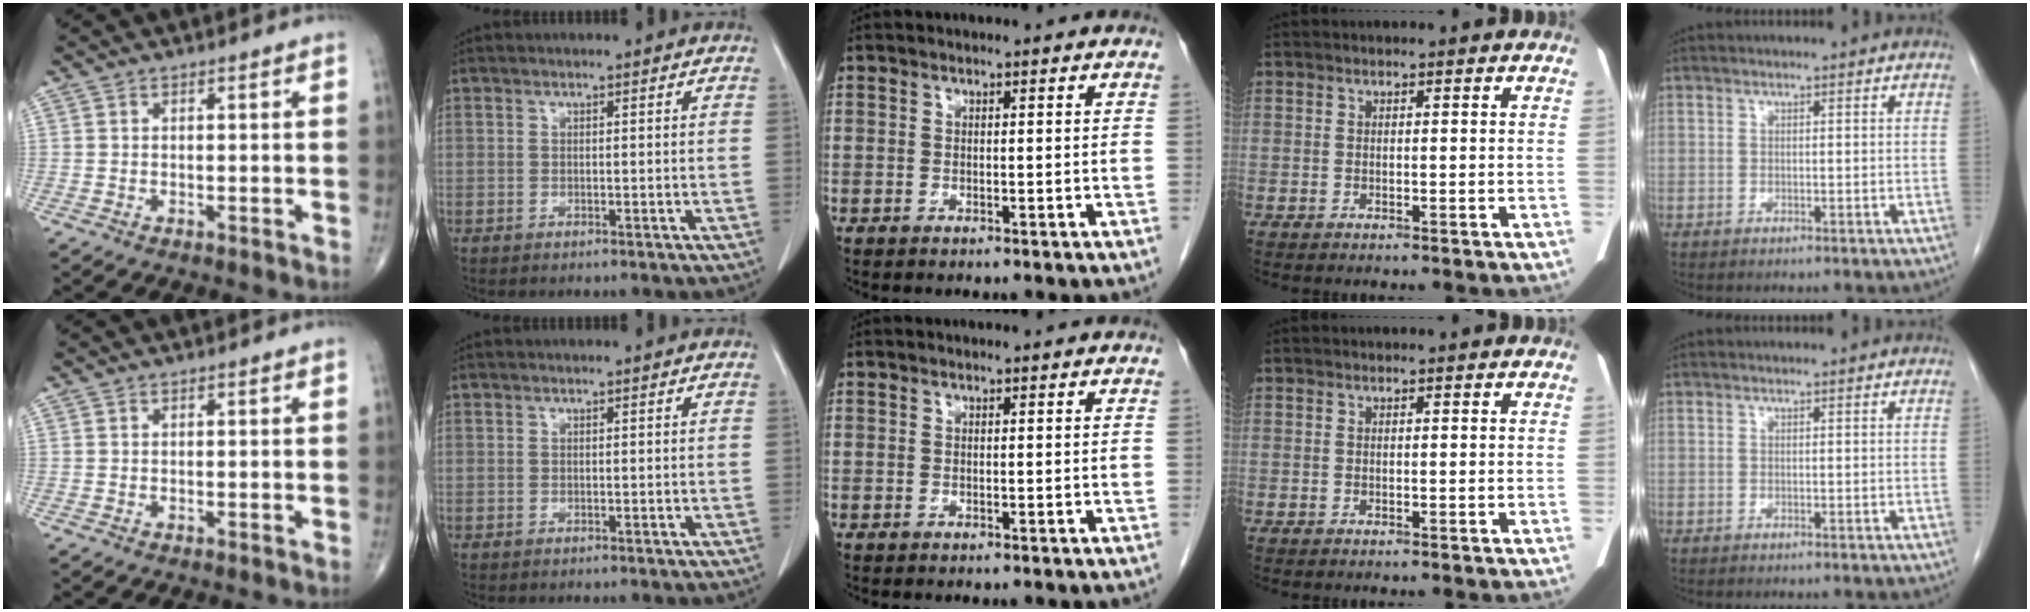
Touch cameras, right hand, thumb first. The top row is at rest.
{}